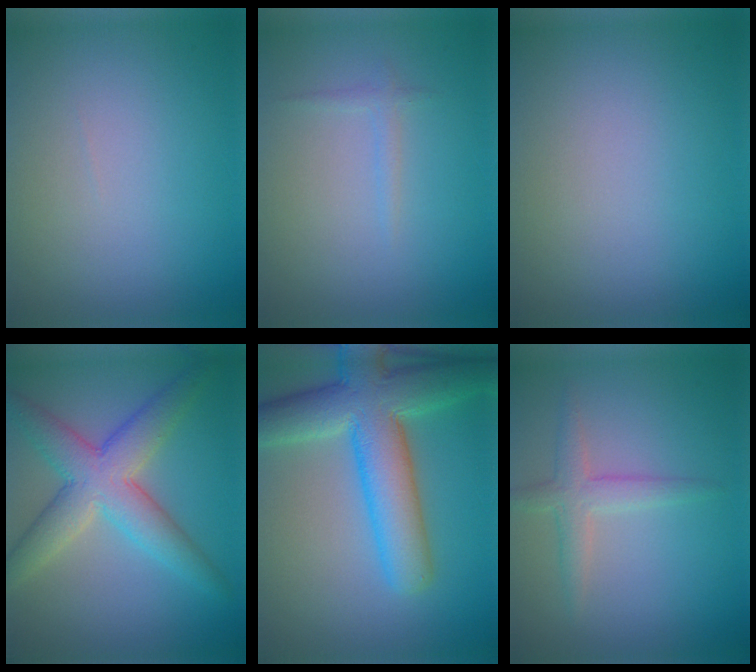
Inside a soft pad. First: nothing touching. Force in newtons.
{"total": 0.8, "press": 0.8, "slide": 0.0}
{"total": 0.0}
{"total": 6.5, "press": 6.5, "slide": 0.3}
{"total": 9.4, "press": 9.4, "slide": 0.8}
{"total": 2.5, "press": 2.4, "slide": 0.3}